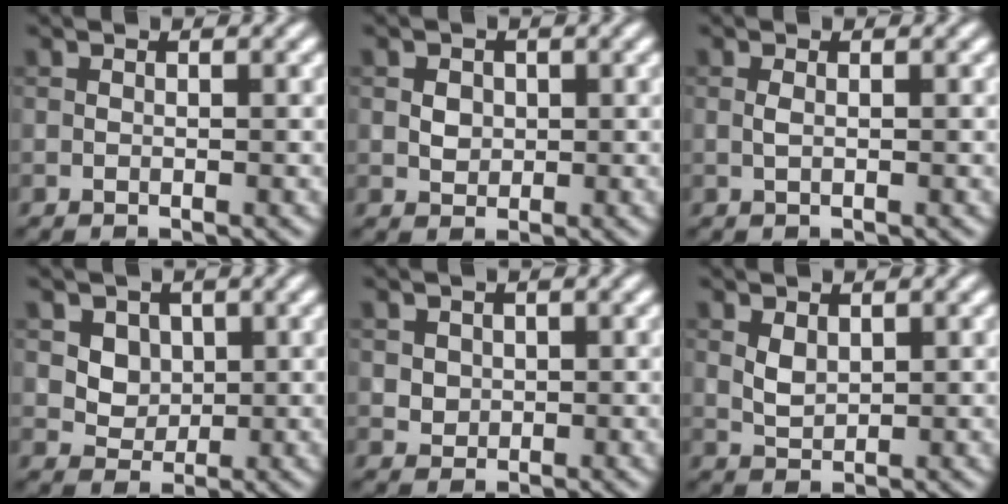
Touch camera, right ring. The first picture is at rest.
{"total": 1.7, "force": [0.2, 1.4, 0.9], "torque": [-0.015, 0.001, 0.002]}
{"total": 0.6, "force": [0.1, 0.1, 0.6], "torque": [-0.014, 0.001, 0.002]}
{"total": 3.8, "force": [1.4, 3.0, 1.8], "torque": [-0.039, -0.006, 0.037]}
{"total": 1.7, "force": [0.5, 1.5, 0.6], "torque": [-0.013, -0.001, 0.021]}
{"total": 1.6, "force": [0.8, 1.0, 1.0], "torque": [-0.025, -0.002, 0.020]}